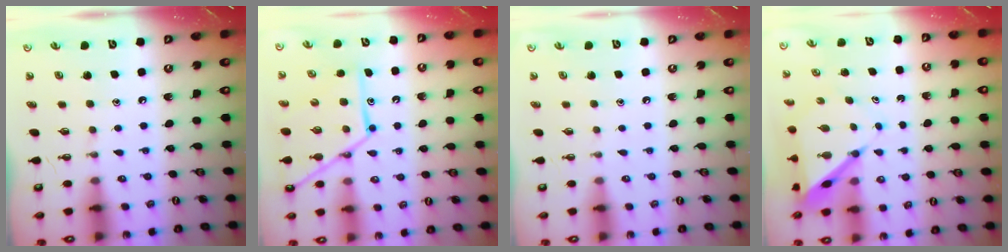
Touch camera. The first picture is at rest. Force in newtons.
{"total": 15.3, "press": 15.2, "slide": 1.4}
{"total": 0.0}
{"total": 7.0, "press": 7.0, "slide": 0.6}